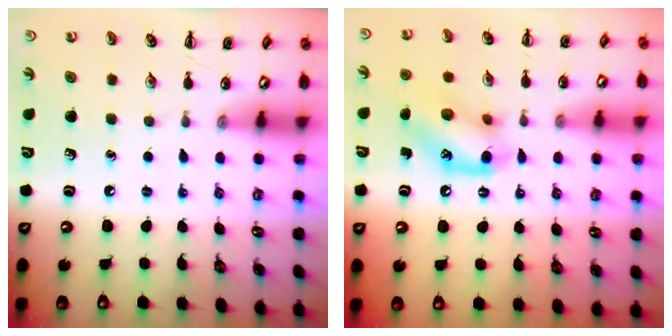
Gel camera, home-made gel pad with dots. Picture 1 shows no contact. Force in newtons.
{"total": 13.9, "press": 13.7, "slide": 2.3}